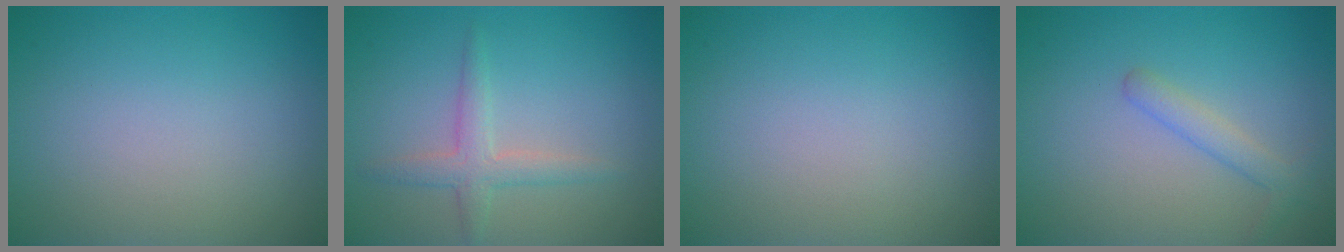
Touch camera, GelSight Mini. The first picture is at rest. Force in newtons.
{"total": 2.3, "press": 2.3, "slide": 0.0}
{"total": 0.0}
{"total": 1.9, "press": 1.9, "slide": 0.0}